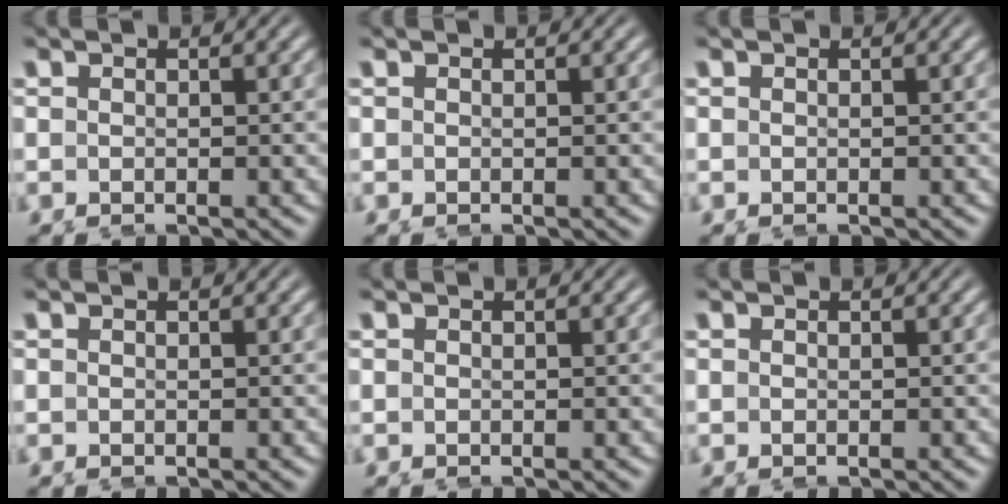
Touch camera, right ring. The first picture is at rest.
{"total": 0.0}
{"total": 0.0}
{"total": 0.0}
{"total": 0.0}
{"total": 0.0}